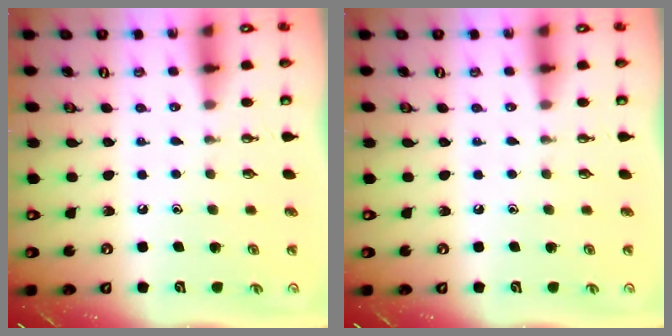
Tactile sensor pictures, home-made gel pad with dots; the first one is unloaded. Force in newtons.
{"total": 0.0}